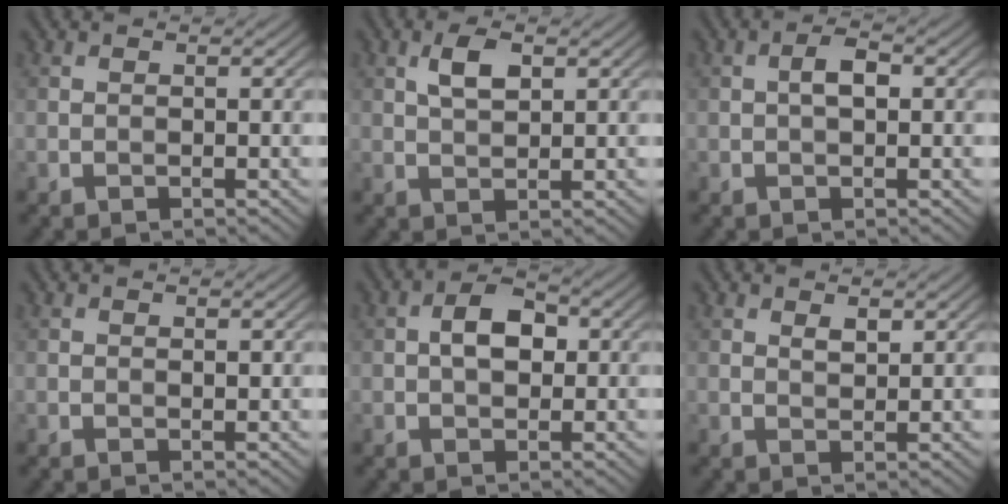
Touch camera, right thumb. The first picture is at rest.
{"total": 3.5, "force": [1.4, 1.7, 2.8], "torque": [-0.059, 0.003, 0.028]}
{"total": 2.4, "force": [0.1, 1.1, 2.1], "torque": [-0.037, 0.007, -0.001]}
{"total": 0.6, "force": [0.2, 0.3, 0.5], "torque": [-0.005, -0.002, 0.003]}
{"total": 4.5, "force": [0.4, 2.8, 3.5], "torque": [-0.063, 0.006, 0.001]}
{"total": 1.7, "force": [1.0, 0.8, 1.1], "torque": [-0.020, -0.004, 0.020]}